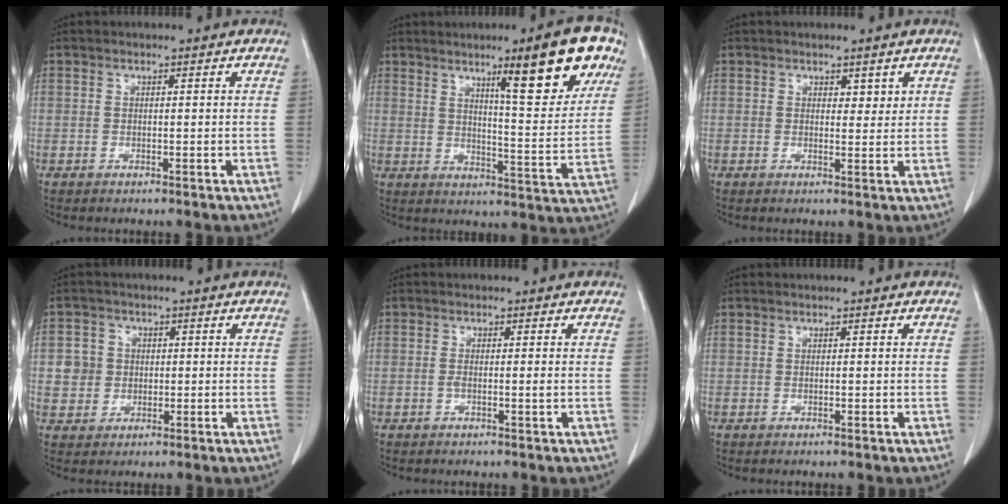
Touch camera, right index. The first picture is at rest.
{"total": 15.3, "force": [8.7, 1.7, 12.5], "torque": [-0.159, -0.002, 0.118]}
{"total": 1.9, "force": [1.0, 1.1, 1.1], "torque": [-0.008, -0.004, 0.016]}
{"total": 4.4, "force": [0.3, 4.3, 0.9], "torque": [-0.013, 0.016, 0.014]}
{"total": 1.0, "force": [-0.2, 0.0, 1.0], "torque": [-0.014, 0.001, -0.002]}
{"total": 0.0}